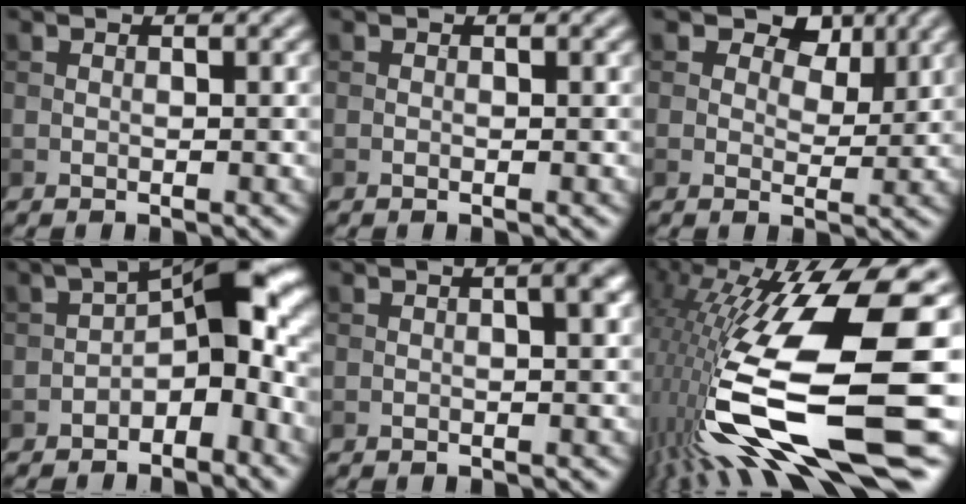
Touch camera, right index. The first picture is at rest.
{"total": 0.0}
{"total": 4.4, "force": [2.3, 2.8, 2.5], "torque": [-0.025, -0.006, 0.027]}
{"total": 7.3, "force": [-2.2, 3.5, 6.1], "torque": [-0.074, 0.025, -0.053]}
{"total": 1.9, "force": [0.3, 0.3, 1.9], "torque": [-0.026, 0.004, 0.002]}
{"total": 17.3, "force": [-4.6, 3.7, 16.2], "torque": [-0.315, 0.001, -0.073]}